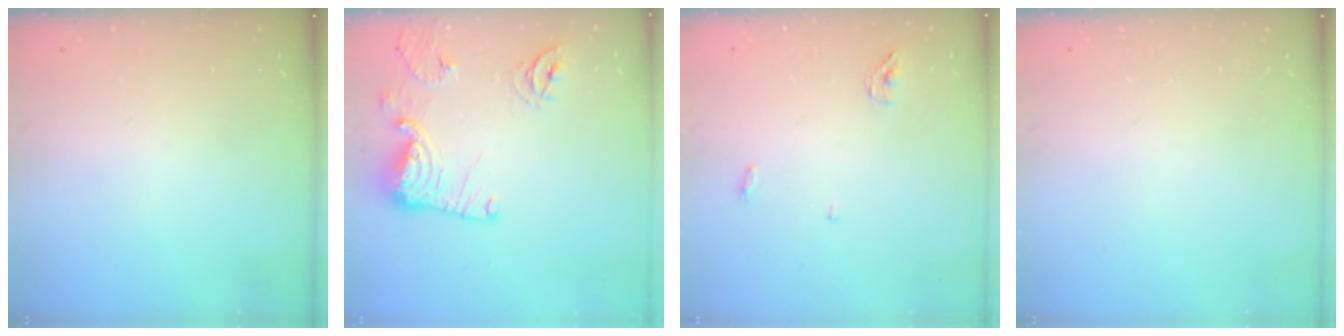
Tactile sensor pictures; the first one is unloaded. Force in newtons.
{"total": 13.7, "press": 13.6, "slide": 1.4}
{"total": 3.4, "press": 3.3, "slide": 1.0}
{"total": 0.0}